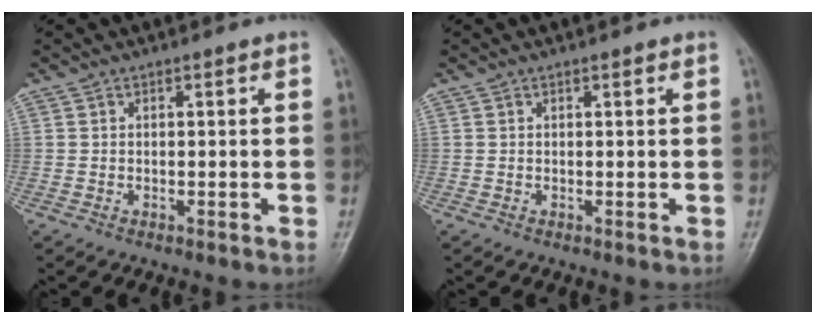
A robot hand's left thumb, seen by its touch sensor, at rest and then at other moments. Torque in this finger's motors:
{"motor_torque": [0.27, 0.02, -0.33, -0.18, -0.01]}